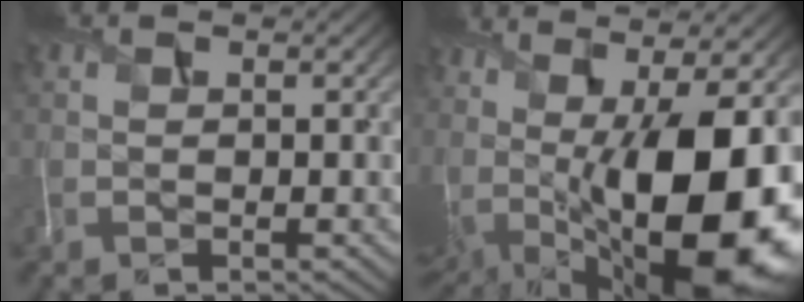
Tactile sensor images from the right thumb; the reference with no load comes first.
{"total": 18.1, "force": [-0.4, 9.1, 15.7], "torque": [-0.243, -0.020, 0.007]}